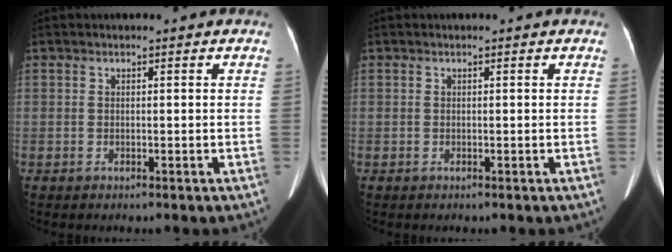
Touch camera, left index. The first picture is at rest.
{"total": 0.0}